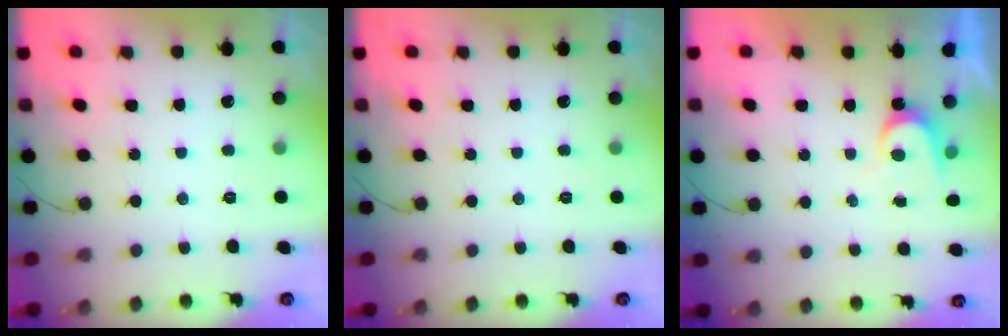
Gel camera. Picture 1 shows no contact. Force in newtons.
{"total": 0.0}
{"total": 4.0, "press": 4.0, "slide": 0.3}